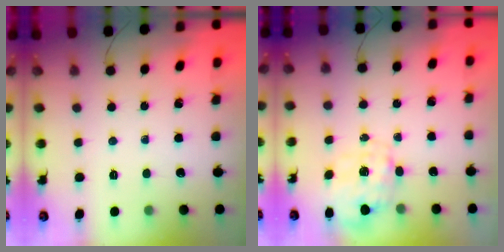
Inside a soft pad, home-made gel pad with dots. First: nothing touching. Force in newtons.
{"total": 2.8, "press": 2.6, "slide": 0.9}